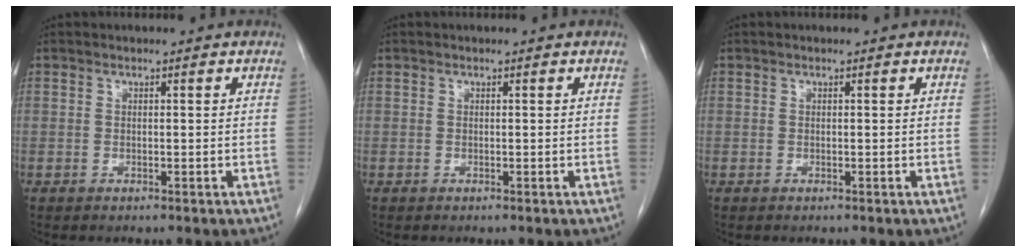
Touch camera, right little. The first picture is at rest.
{"total": 0.0}
{"total": 0.0}